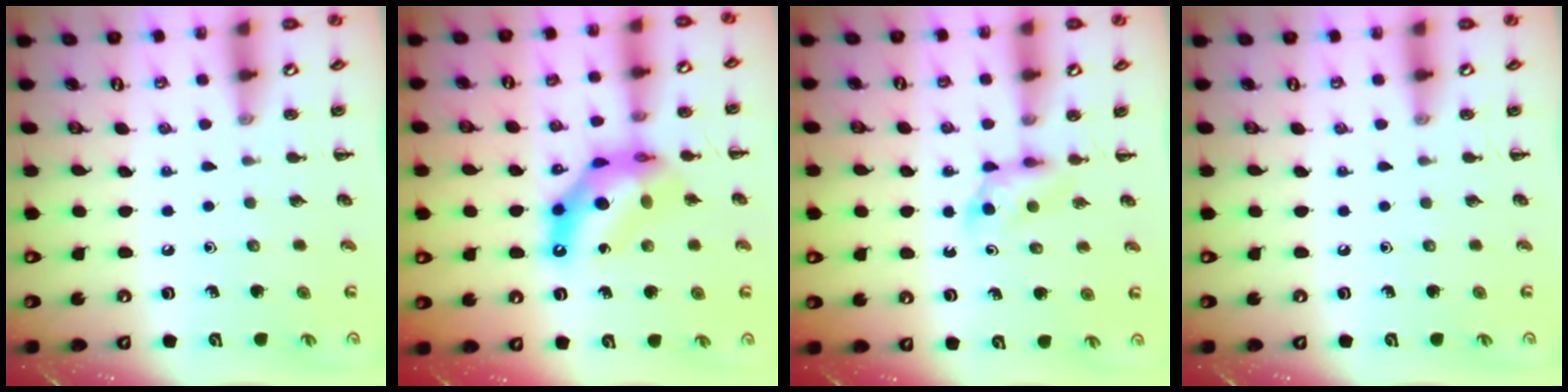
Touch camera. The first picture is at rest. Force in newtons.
{"total": 12.5, "press": 12.0, "slide": 3.5}
{"total": 3.6, "press": 3.3, "slide": 1.5}
{"total": 0.0}